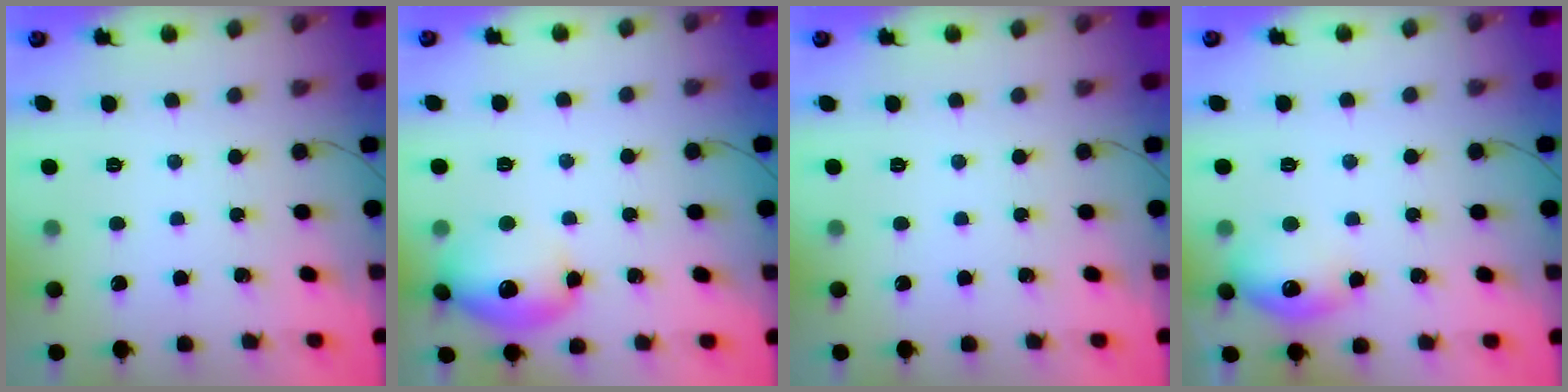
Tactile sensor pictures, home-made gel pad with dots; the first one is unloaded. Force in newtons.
{"total": 15.0, "press": 14.9, "slide": 1.5}
{"total": 0.0}
{"total": 11.8, "press": 11.7, "slide": 0.7}